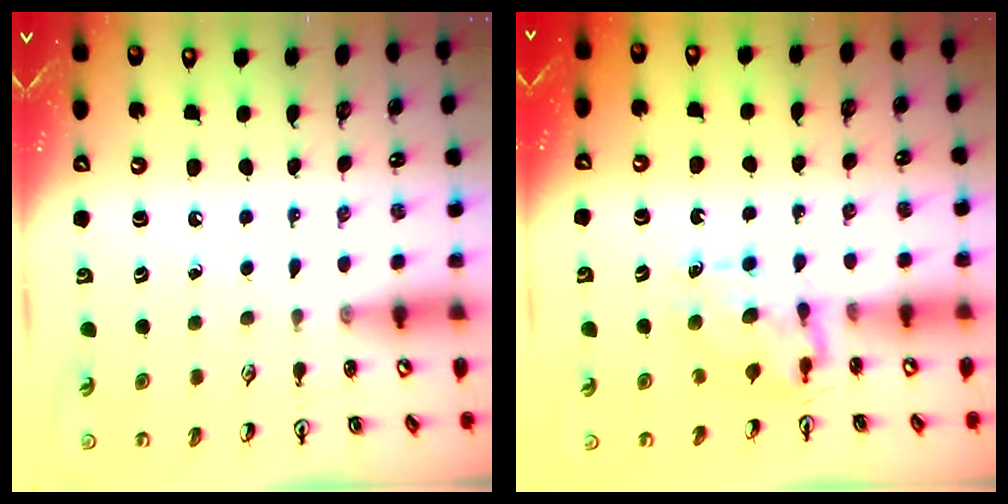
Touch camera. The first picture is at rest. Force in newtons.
{"total": 6.5, "press": 6.5, "slide": 0.7}